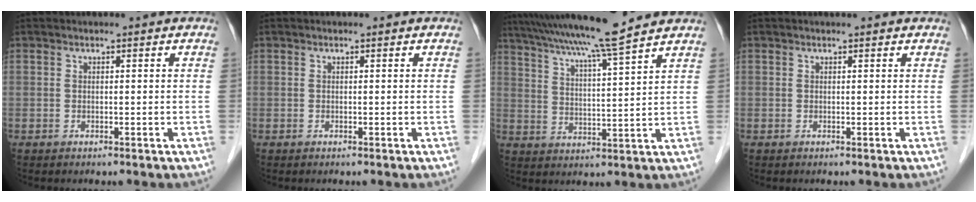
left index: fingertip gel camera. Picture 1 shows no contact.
{"total": 0.0}
{"total": 13.8, "force": [11.9, -1.6, 6.9], "torque": [-0.121, 0.002, 0.182]}
{"total": 1.6, "force": [1.5, 0.2, 0.5], "torque": [-0.010, 0.010, 0.012]}